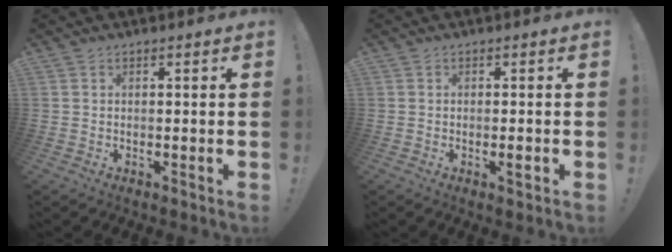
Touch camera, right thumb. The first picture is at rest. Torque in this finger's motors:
{"motor_torque": [2.26, 2.14, 1.23, -1.18, 0.71]}